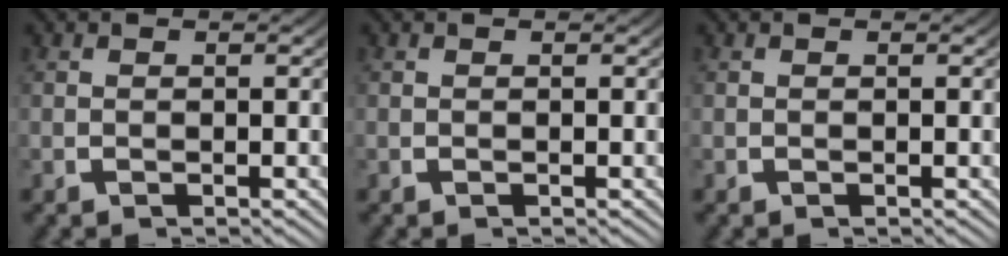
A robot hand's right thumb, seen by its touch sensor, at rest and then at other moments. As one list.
[{"total": 0.0}, {"total": 0.0}]